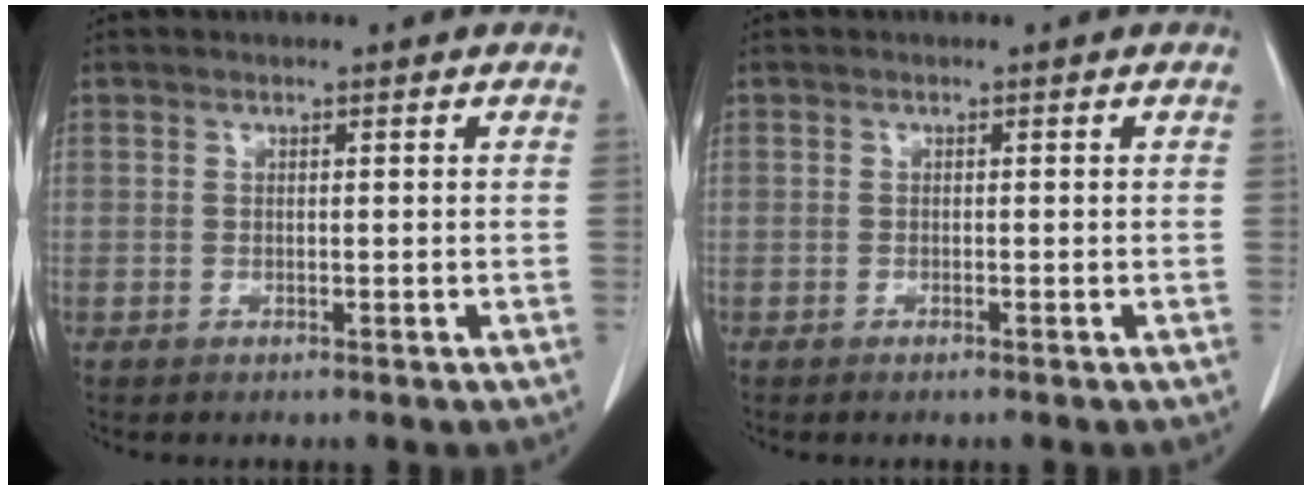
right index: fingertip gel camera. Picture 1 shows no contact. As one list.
[{"total": 0.6, "force": [-0.5, 0.0, 0.3], "torque": [-0.011, -0.001, -0.007]}]